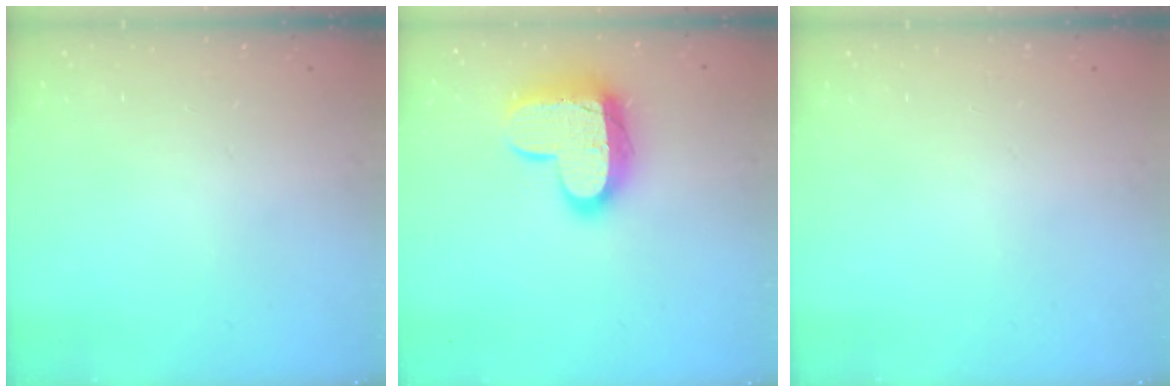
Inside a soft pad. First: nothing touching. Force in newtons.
{"total": 16.7, "press": 16.6, "slide": 1.3}
{"total": 0.0}